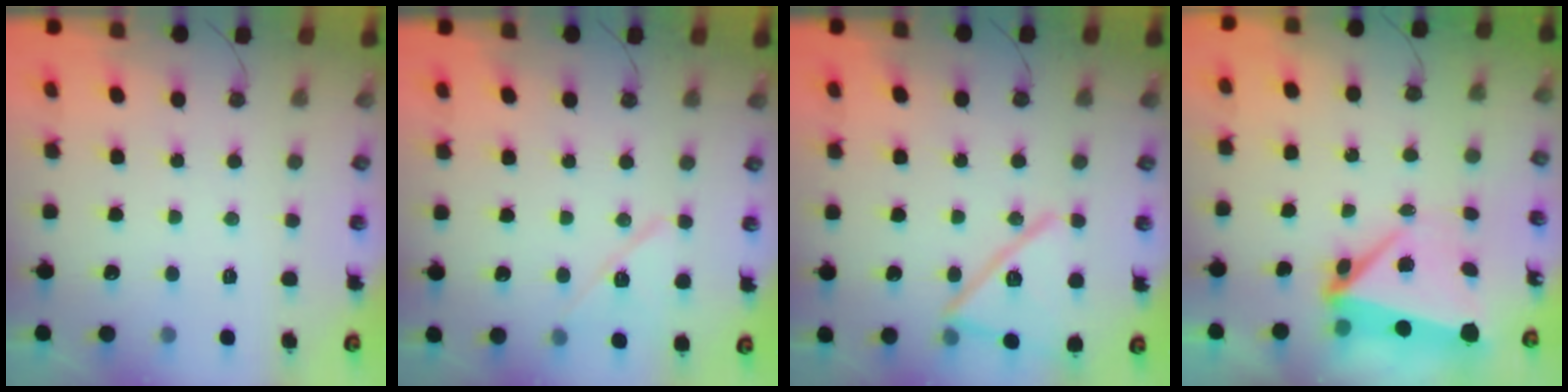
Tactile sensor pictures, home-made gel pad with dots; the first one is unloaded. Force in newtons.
{"total": 10.4, "press": 10.3, "slide": 1.1}
{"total": 16.9, "press": 16.9, "slide": 0.3}
{"total": 7.9, "press": 7.6, "slide": 2.0}